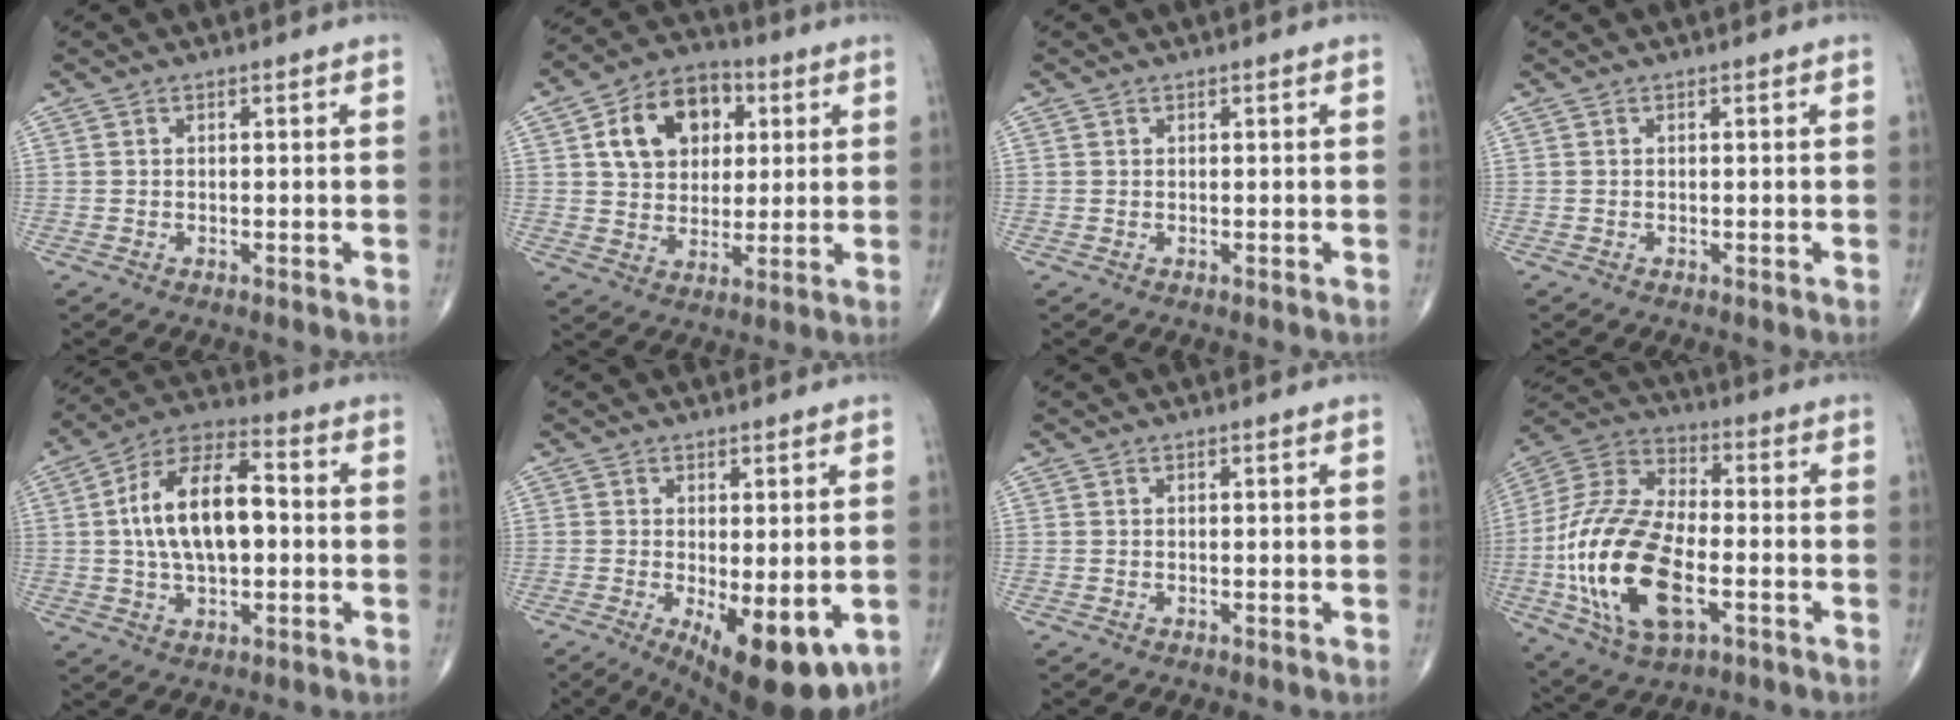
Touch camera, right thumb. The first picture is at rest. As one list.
[{"total": 14.0, "force": [4.2, 10.1, 8.6], "torque": [-0.106, 0.001, 0.065]}, {"total": 0.0}, {"total": 0.0}, {"total": 15.7, "force": [0.5, 8.0, 13.5], "torque": [-0.233, 0.030, 0.001]}, {"total": 13.3, "force": [-4.3, 5.3, 11.4], "torque": [-0.152, -0.023, -0.049]}, {"total": 0.0}, {"total": 23.2, "force": [-5.6, 11.8, 19.2], "torque": [-0.398, 0.014, -0.098]}]